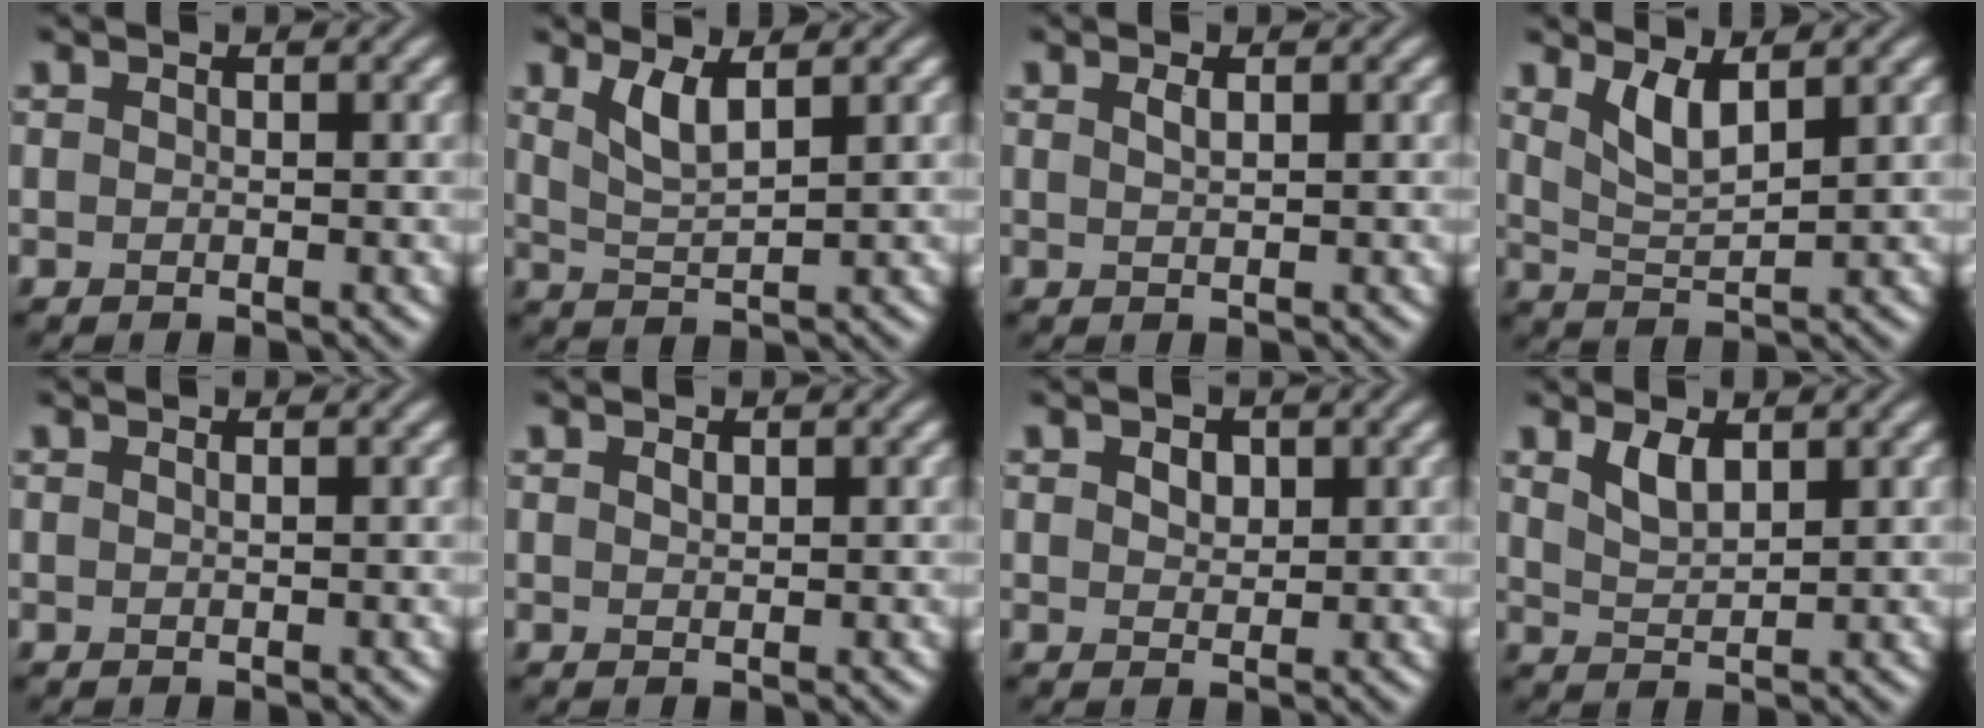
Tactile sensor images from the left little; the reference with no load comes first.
{"total": 2.8, "force": [1.6, 0.7, 2.2], "torque": [-0.048, -0.006, 0.035]}
{"total": 0.8, "force": [0.4, 0.2, 0.6], "torque": [-0.013, 0.001, 0.009]}
{"total": 3.0, "force": [1.8, 0.8, 2.3], "torque": [-0.051, -0.010, 0.040]}
{"total": 0.0}
{"total": 0.6, "force": [0.3, 0.3, 0.4], "torque": [-0.008, 0.000, 0.007]}
{"total": 1.6, "force": [0.7, 1.2, 0.9], "torque": [-0.016, 0.001, 0.011]}
{"total": 2.3, "force": [1.4, 1.0, 1.6], "torque": [-0.036, -0.002, 0.031]}